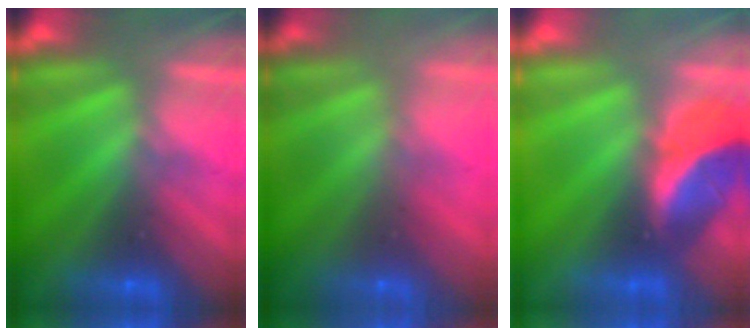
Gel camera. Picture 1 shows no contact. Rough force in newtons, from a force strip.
{"total": 9.2}
{"total": 2.6}